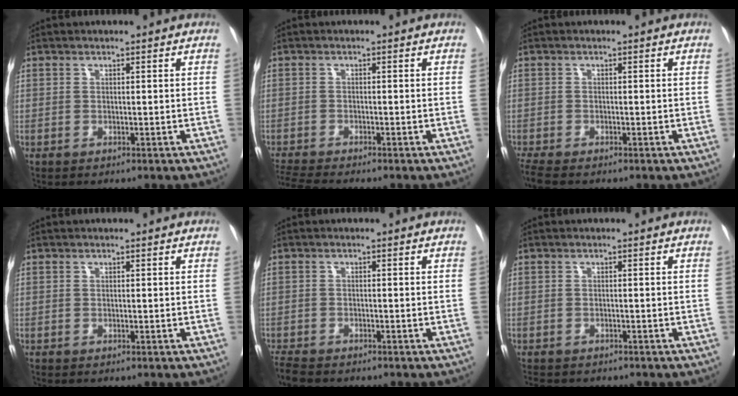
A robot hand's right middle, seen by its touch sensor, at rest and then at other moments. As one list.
[{"total": 4.3, "force": [-4.0, -0.8, 1.3], "torque": [-0.025, -0.017, -0.072]}, {"total": 3.3, "force": [-2.9, 0.4, 1.6], "torque": [-0.032, -0.010, -0.050]}, {"total": 0.0}, {"total": 4.3, "force": [-3.8, 1.2, 1.6], "torque": [-0.030, -0.011, -0.064]}, {"total": 5.2, "force": [-4.4, 2.1, 1.8], "torque": [-0.029, -0.004, -0.056]}]